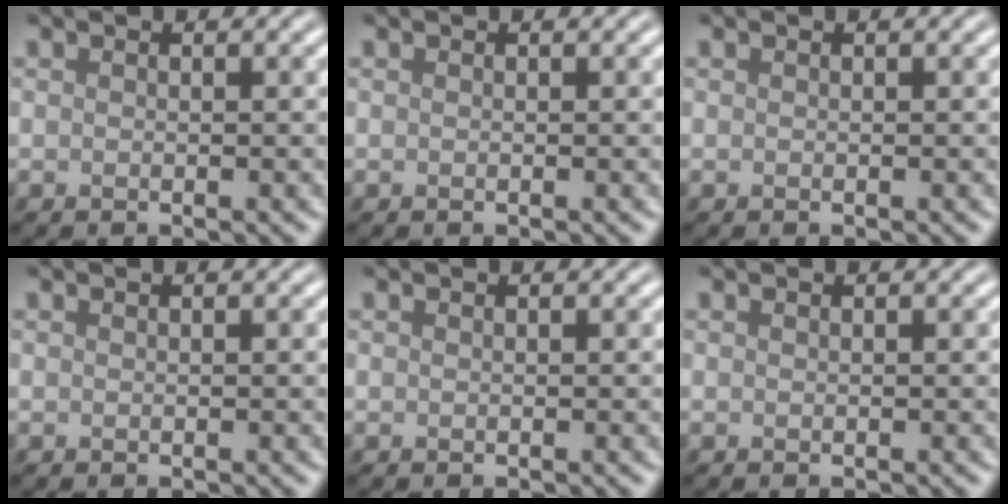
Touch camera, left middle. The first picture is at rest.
{"total": 0.0}
{"total": 0.0}
{"total": 0.0}
{"total": 0.0}
{"total": 0.0}